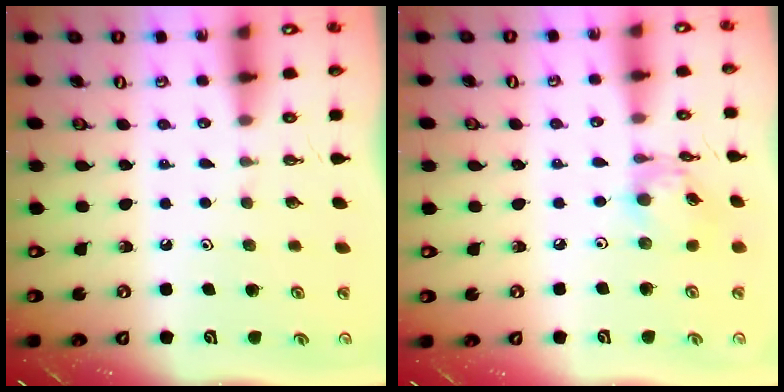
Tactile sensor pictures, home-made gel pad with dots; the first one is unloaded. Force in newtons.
{"total": 10.6, "press": 10.6, "slide": 0.9}